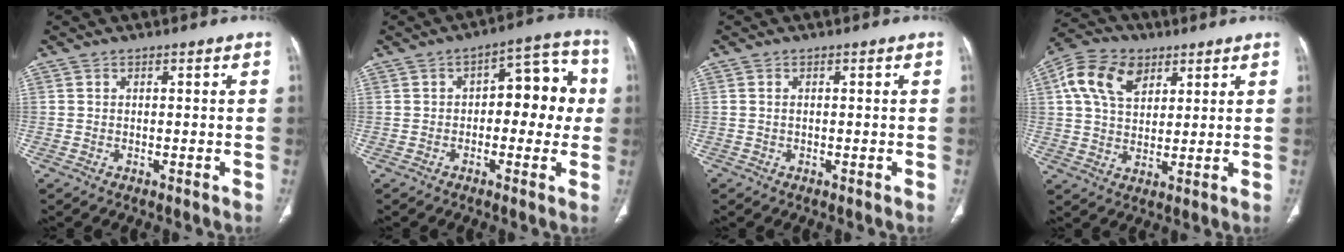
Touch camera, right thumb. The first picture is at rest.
{"total": 11.4, "force": [0.4, 6.2, 9.5], "torque": [-0.069, 0.038, -0.002]}
{"total": 0.7, "force": [-0.1, 0.6, 0.4], "torque": [-0.004, 0.003, -0.001]}
{"total": 11.9, "force": [4.9, 8.0, 7.4], "torque": [-0.128, 0.000, 0.086]}